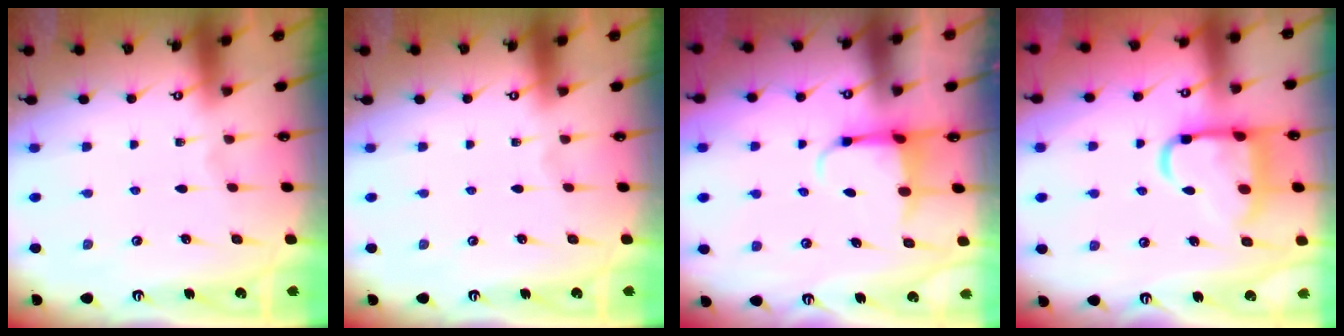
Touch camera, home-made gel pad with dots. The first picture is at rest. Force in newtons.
{"total": 0.0}
{"total": 3.9, "press": 3.8, "slide": 1.0}
{"total": 13.3, "press": 13.2, "slide": 1.6}